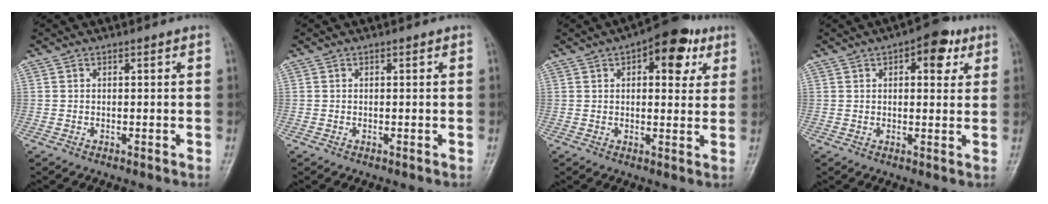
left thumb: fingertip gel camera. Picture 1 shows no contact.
{"total": 0.0}
{"total": 11.2, "force": [5.1, 5.5, 8.2], "torque": [-0.070, -0.004, 0.060]}
{"total": 7.4, "force": [3.4, 3.7, 5.5], "torque": [-0.043, -0.005, 0.035]}